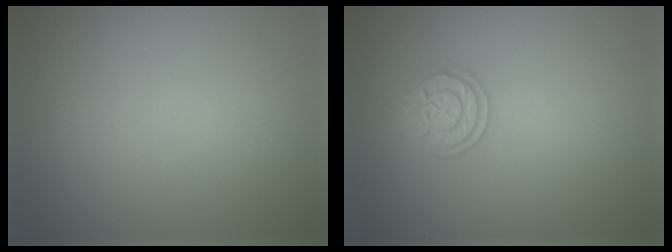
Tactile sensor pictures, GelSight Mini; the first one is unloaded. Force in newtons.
{"total": 2.4, "press": 2.4, "slide": 0.4}